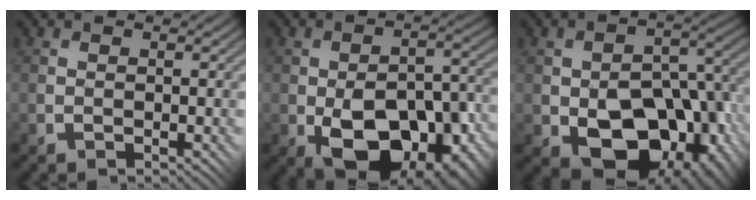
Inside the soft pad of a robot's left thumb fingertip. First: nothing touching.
{"total": 15.1, "force": [-5.5, 8.5, 11.2], "torque": [-0.178, -0.023, -0.076]}
{"total": 15.4, "force": [-5.0, 9.8, 10.7], "torque": [-0.156, -0.023, -0.064]}